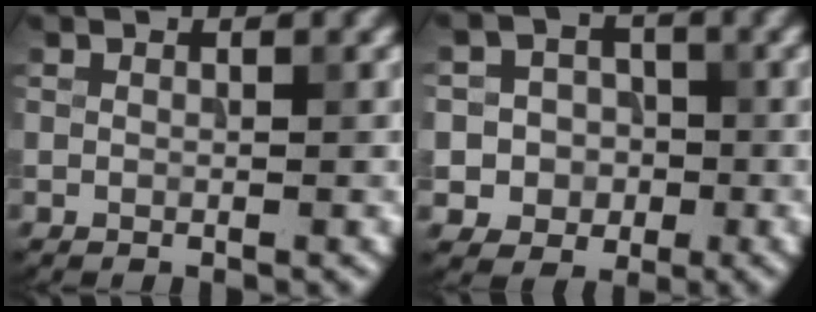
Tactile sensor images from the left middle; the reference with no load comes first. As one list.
[{"total": 5.1, "force": [-0.8, 4.9, 1.1], "torque": [-0.003, 0.020, -0.039]}]